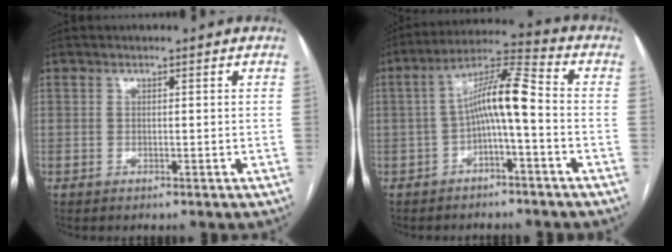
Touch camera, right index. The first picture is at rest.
{"total": 8.7, "force": [-1.3, 0.9, 8.5], "torque": [-0.152, 0.033, -0.026]}